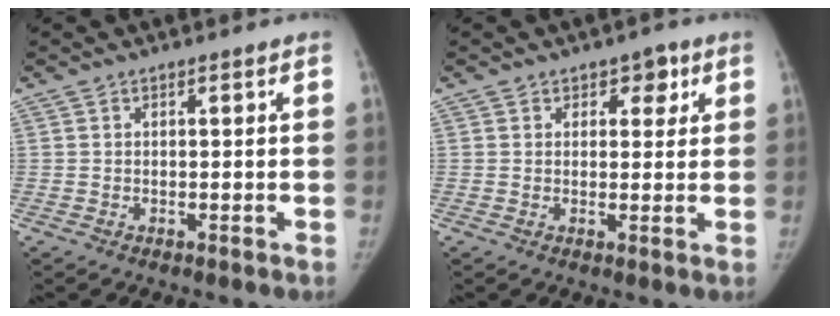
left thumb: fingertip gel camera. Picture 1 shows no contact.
{"total": 4.2, "force": [2.0, 3.2, 1.9], "torque": [0.013, -0.007, 0.024]}